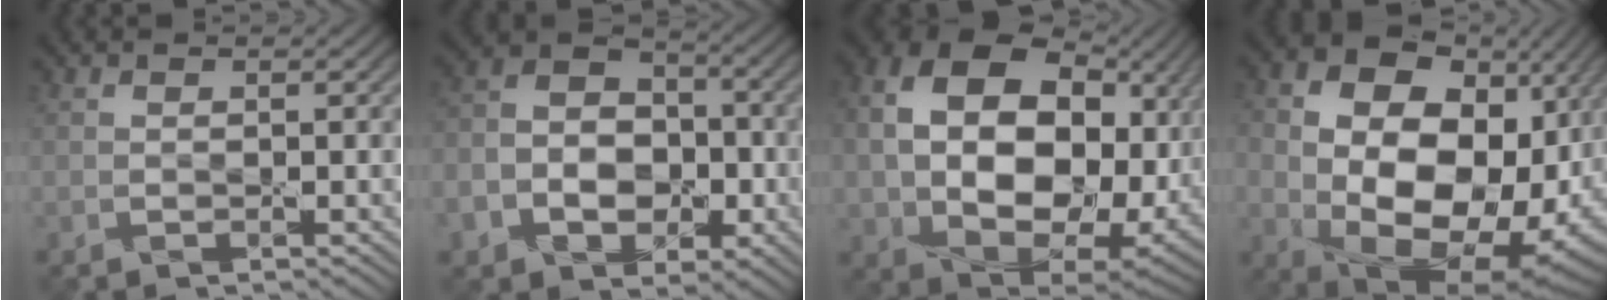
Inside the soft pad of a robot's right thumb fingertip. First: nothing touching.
{"total": 11.3, "force": [-3.7, 8.6, 6.4], "torque": [-0.127, -0.028, -0.081]}
{"total": 19.2, "force": [2.0, 13.4, 13.5], "torque": [-0.283, -0.041, 0.072]}
{"total": 19.9, "force": [-1.0, 13.7, 14.4], "torque": [-0.269, -0.047, 0.030]}